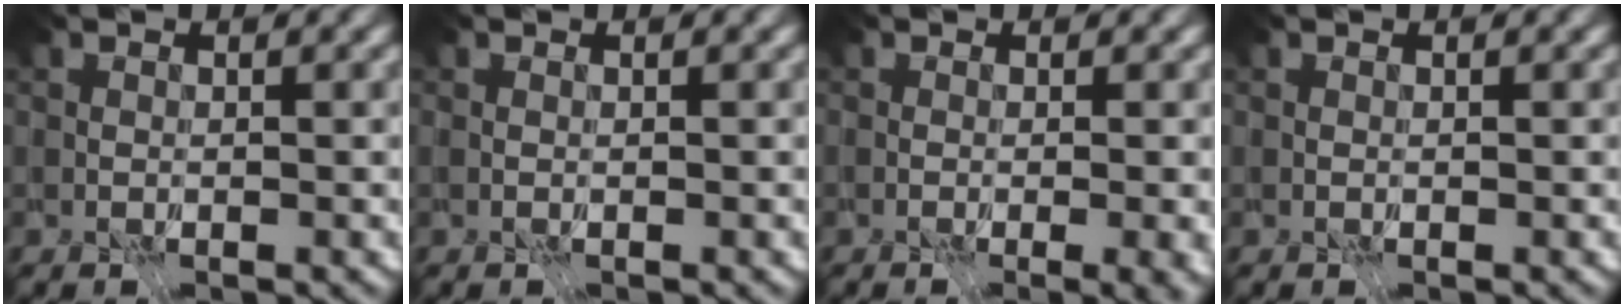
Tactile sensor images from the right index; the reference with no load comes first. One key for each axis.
{"total": 0.6, "fx": -0.2, "fy": -0.4, "fz": -0.3, "tx": 0.013, "ty": -0.002, "tz": -0.003}
{"total": 3.5, "fx": -1.0, "fy": 1.5, "fz": 3.0, "tx": -0.023, "ty": -0.013, "tz": -0.001}
{"total": 0.0}